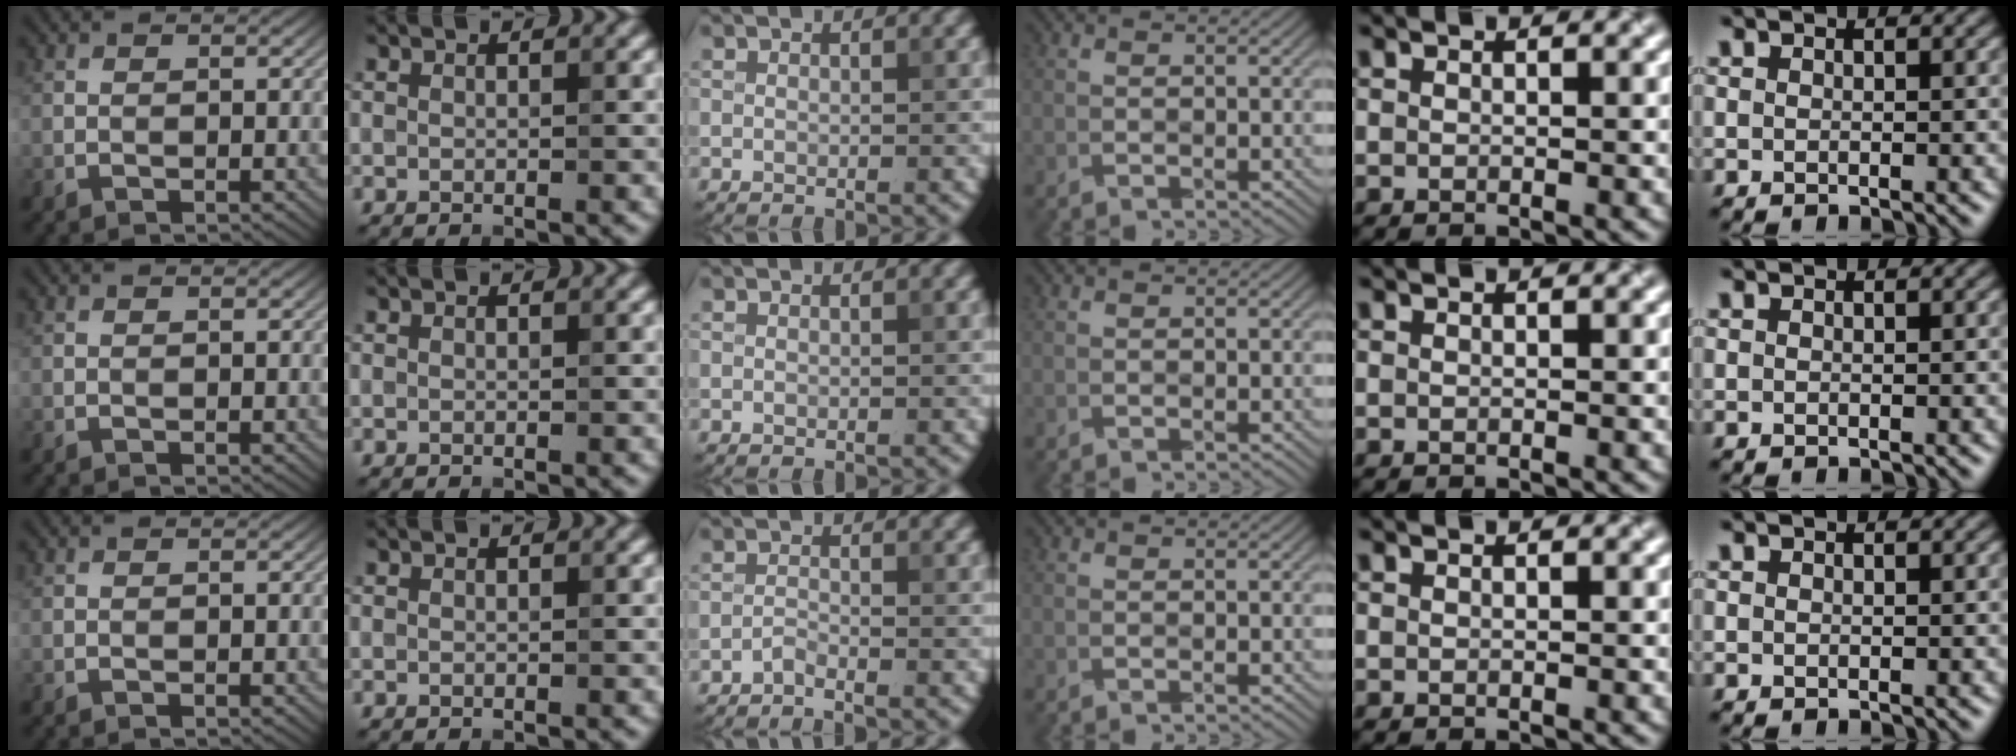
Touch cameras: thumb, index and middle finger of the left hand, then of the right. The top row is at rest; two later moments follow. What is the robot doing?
{"motion": "fold", "object": "aluminum foil"}